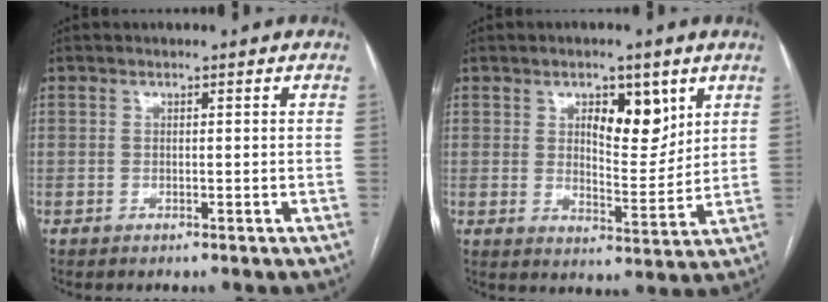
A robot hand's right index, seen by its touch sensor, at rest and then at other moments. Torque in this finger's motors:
{"motor_torque": [0.18, 0.23, 0.08, 0.02]}